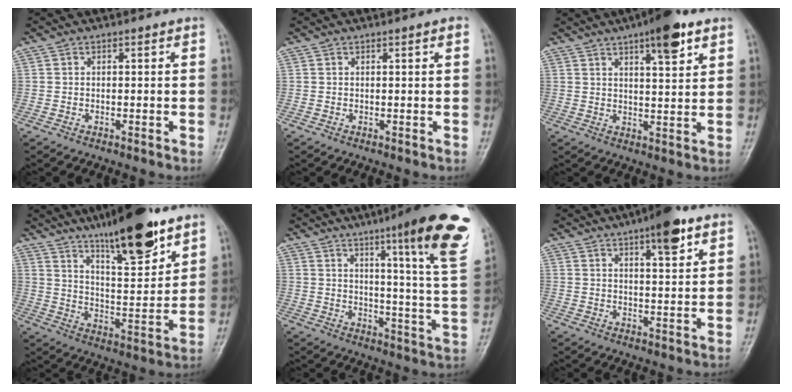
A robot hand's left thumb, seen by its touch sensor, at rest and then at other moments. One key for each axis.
{"total": 1.0, "fx": 0.5, "fy": 0.0, "fz": 0.9, "tx": -0.013, "ty": 0.000, "tz": 0.006}
{"total": 10.1, "fx": 5.9, "fy": 2.7, "fz": 7.7, "tx": -0.097, "ty": -0.028, "tz": 0.085}
{"total": 18.0, "fx": 12.3, "fy": 4.5, "fz": 12.4, "tx": -0.166, "ty": -0.067, "tz": 0.204}
{"total": 21.1, "fx": 11.4, "fy": 1.8, "fz": 17.6, "tx": -0.213, "ty": -0.055, "tz": 0.149}
{"total": 8.5, "fx": 5.0, "fy": 2.3, "fz": 6.5, "tx": -0.081, "ty": -0.024, "tz": 0.070}